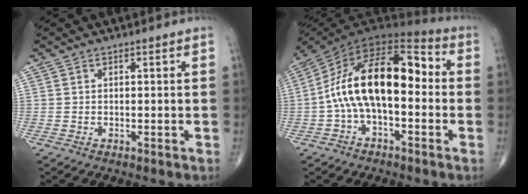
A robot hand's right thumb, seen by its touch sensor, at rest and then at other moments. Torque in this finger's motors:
{"motor_torque": [2.26, 2.35, 2.02, -0.38, 0.25]}